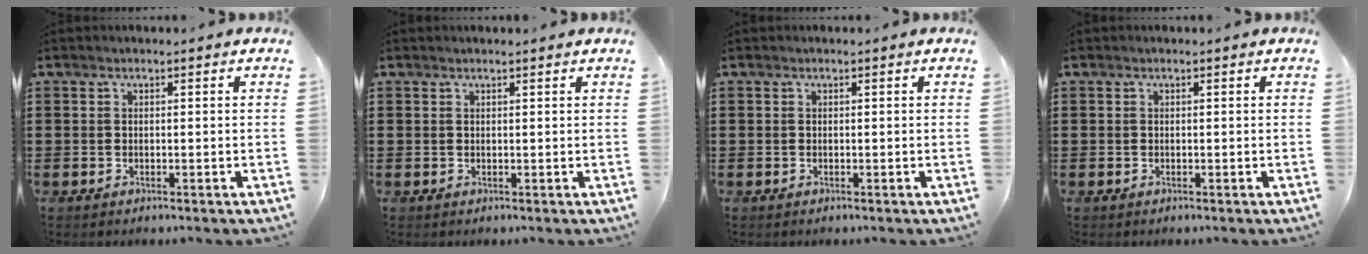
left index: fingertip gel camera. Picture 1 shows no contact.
{"total": 0.6, "force": [0.5, 0.0, 0.3], "torque": [-0.007, -0.001, 0.010]}
{"total": 0.0}
{"total": 0.0}